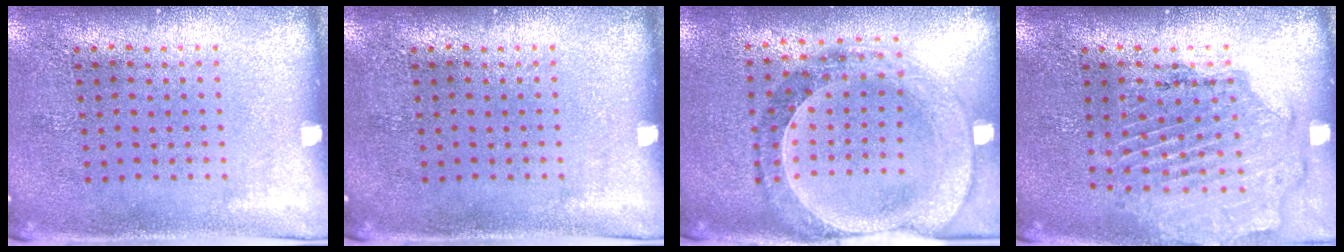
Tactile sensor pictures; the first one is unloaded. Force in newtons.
{"total": 0.0}
{"total": 1.5, "press": 1.5, "slide": 0.3}
{"total": 1.6, "press": 1.5, "slide": 0.3}